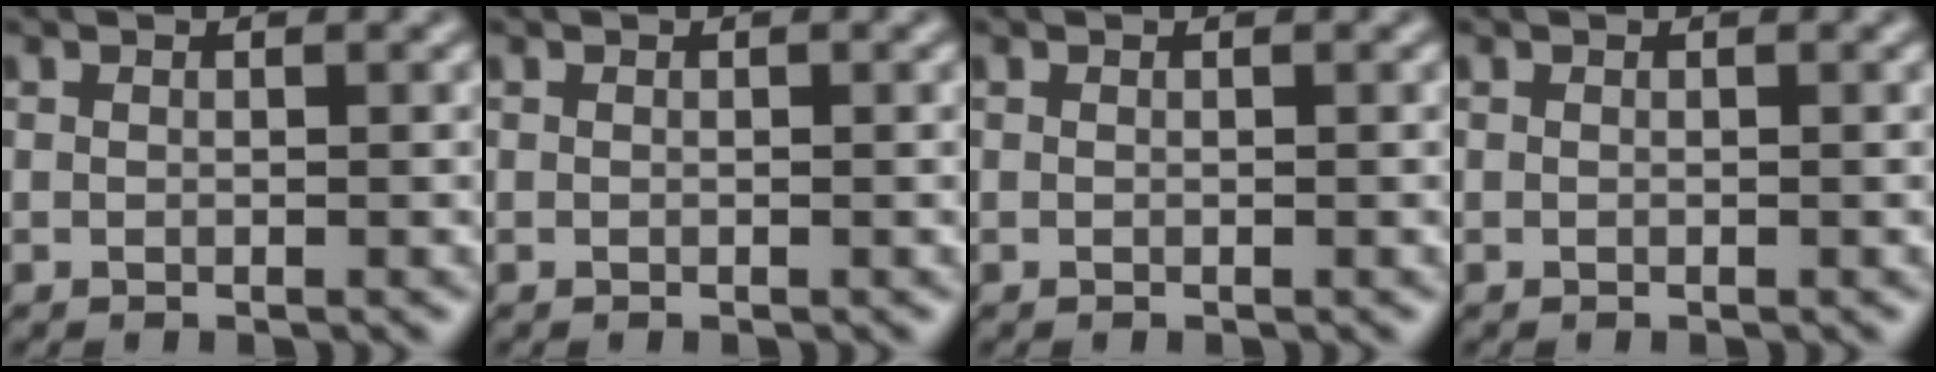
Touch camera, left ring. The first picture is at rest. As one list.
[{"total": 0.0}, {"total": 0.0}, {"total": 0.0}]